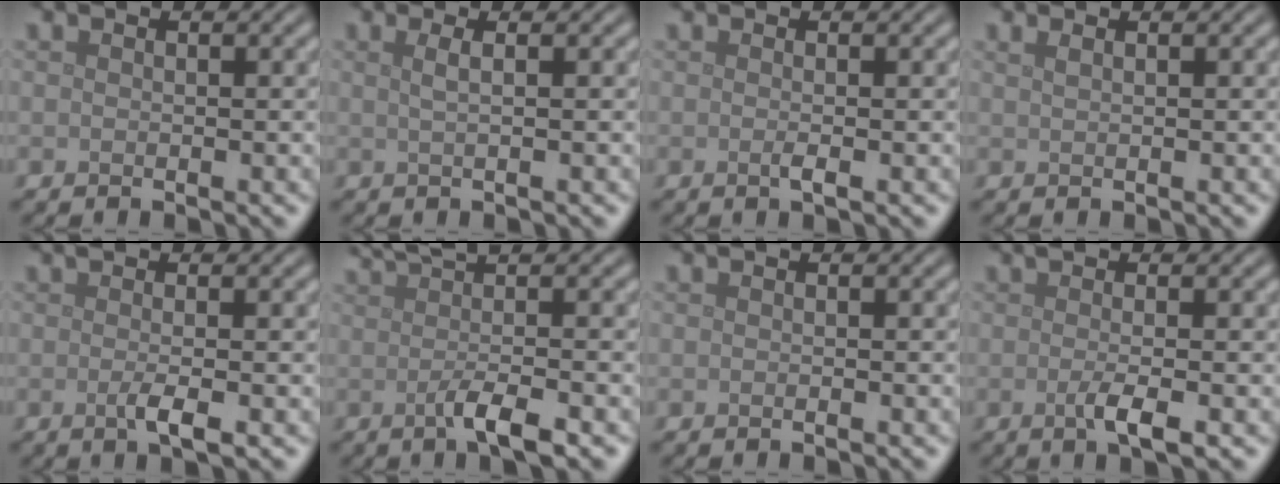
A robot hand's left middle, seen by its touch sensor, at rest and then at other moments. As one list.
[{"total": 1.8, "force": [0.6, 0.7, 1.6], "torque": [-0.020, 0.002, -0.004]}, {"total": 1.0, "force": [-0.1, 0.2, 0.9], "torque": [-0.016, -0.002, -0.005]}, {"total": 1.1, "force": [0.7, 0.5, 0.7], "torque": [-0.007, -0.001, 0.006]}, {"total": 2.5, "force": [-0.2, 0.6, 2.4], "torque": [-0.037, -0.003, -0.009]}, {"total": 5.2, "force": [0.3, 1.3, 5.1], "torque": [-0.070, 0.006, 0.006]}, {"total": 0.6, "force": [-0.2, 0.2, 0.6], "torque": [-0.004, 0.000, -0.005]}, {"total": 2.9, "force": [-0.3, 0.7, 2.8], "torque": [-0.041, -0.004, -0.010]}]